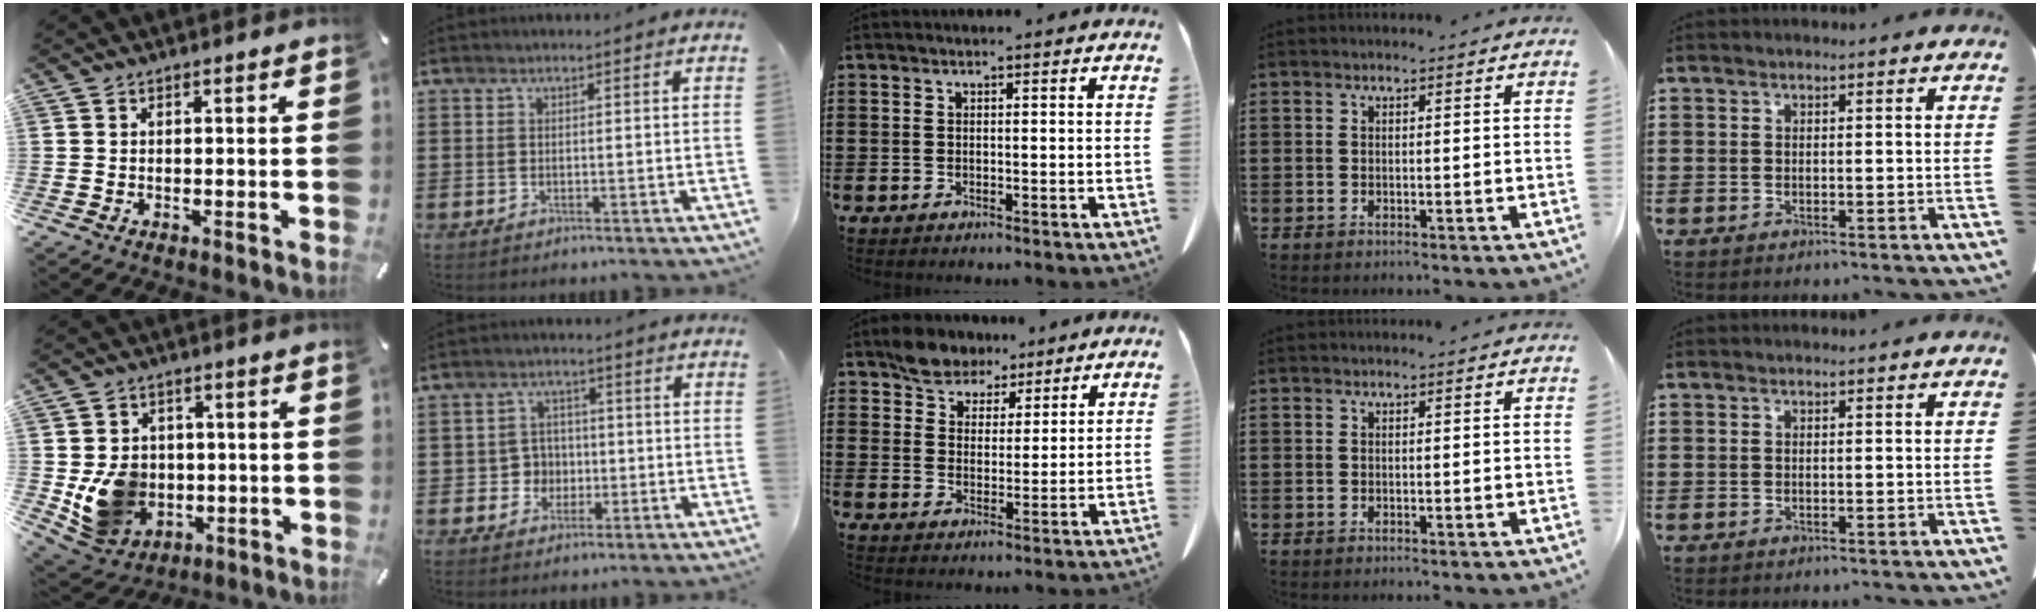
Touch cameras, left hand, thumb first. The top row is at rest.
{"thumb": {"total": 11.1, "force": [-1.1, 10.2, 4.3], "torque": [-0.091, 0.007, -0.011]}, "index": {"total": 4.1, "force": [-0.6, 3.8, 1.1], "torque": [-0.036, 0.009, -0.015]}, "middle": {"total": 5.7, "force": [5.0, 2.7, 0.8], "torque": [-0.039, -0.006, 0.096]}}